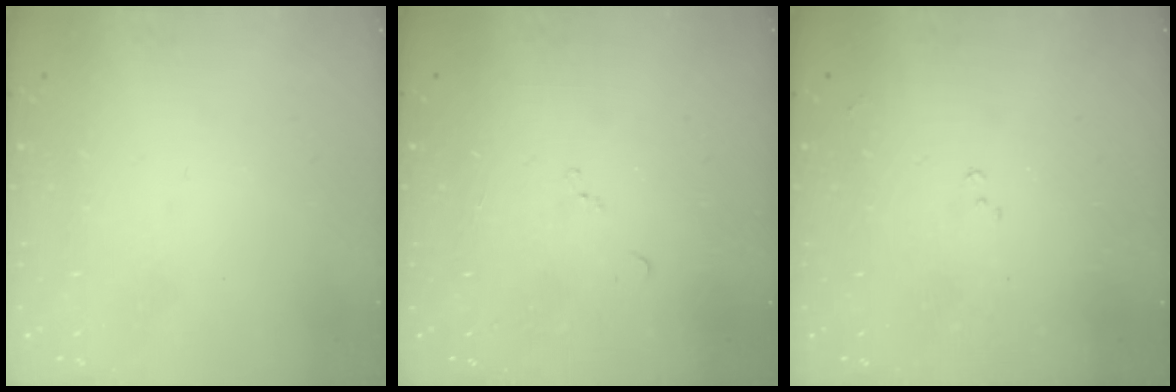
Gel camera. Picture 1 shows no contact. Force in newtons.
{"total": 6.6, "press": 6.6, "slide": 0.7}
{"total": 7.4, "press": 7.3, "slide": 1.0}